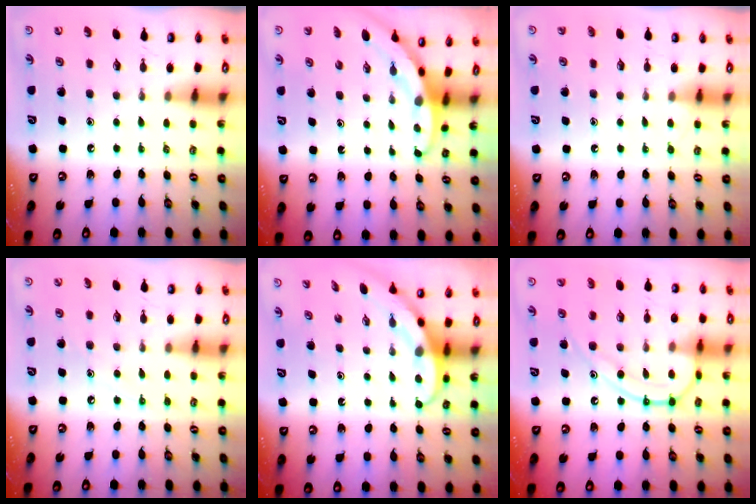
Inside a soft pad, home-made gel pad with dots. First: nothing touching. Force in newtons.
{"total": 2.9, "press": 2.9, "slide": 0.2}
{"total": 2.6, "press": 2.5, "slide": 0.3}
{"total": 5.1, "press": 5.1, "slide": 0.6}
{"total": 3.9, "press": 3.9, "slide": 0.3}
{"total": 12.7, "press": 12.7, "slide": 0.9}